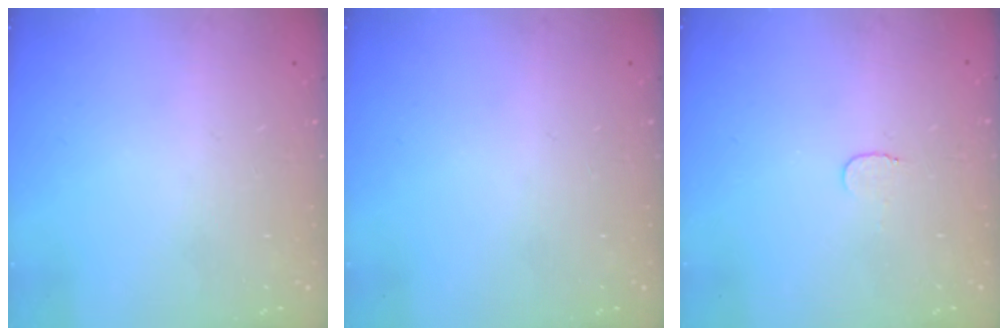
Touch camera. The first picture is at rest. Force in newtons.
{"total": 0.0}
{"total": 3.5, "press": 3.5, "slide": 0.4}